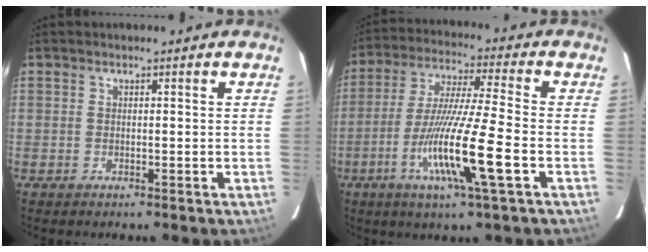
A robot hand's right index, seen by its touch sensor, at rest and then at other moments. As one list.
[{"total": 14.3, "force": [-4.7, -0.6, 13.5], "torque": [-0.265, -0.021, -0.090]}]